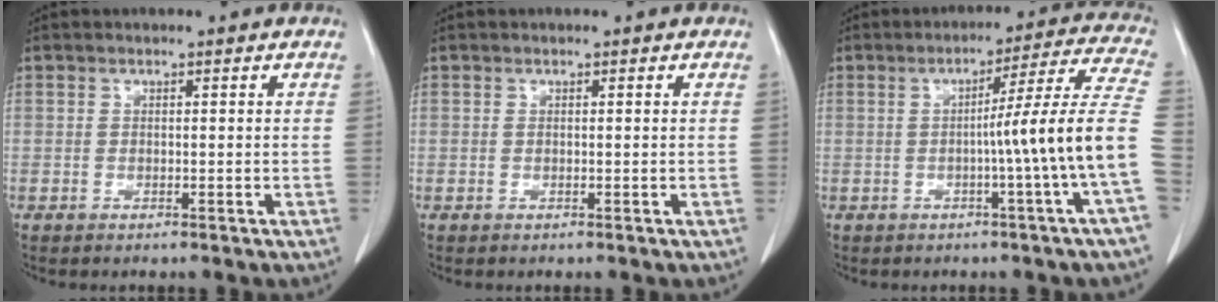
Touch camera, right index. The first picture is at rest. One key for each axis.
{"total": 0.0}
{"total": 13.1, "fx": -2.6, "fy": -3.0, "fz": 12.5, "tx": -0.158, "ty": 0.010, "tz": -0.041}